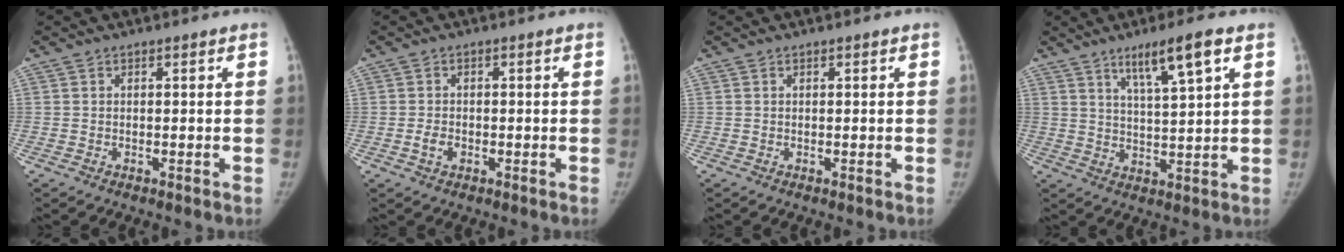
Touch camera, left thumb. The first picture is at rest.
{"total": 2.3, "force": [-0.8, 1.7, 1.3], "torque": [-0.019, 0.007, -0.014]}
{"total": 0.0}
{"total": 8.6, "force": [4.8, 0.8, 7.0], "torque": [-0.121, -0.023, 0.087]}